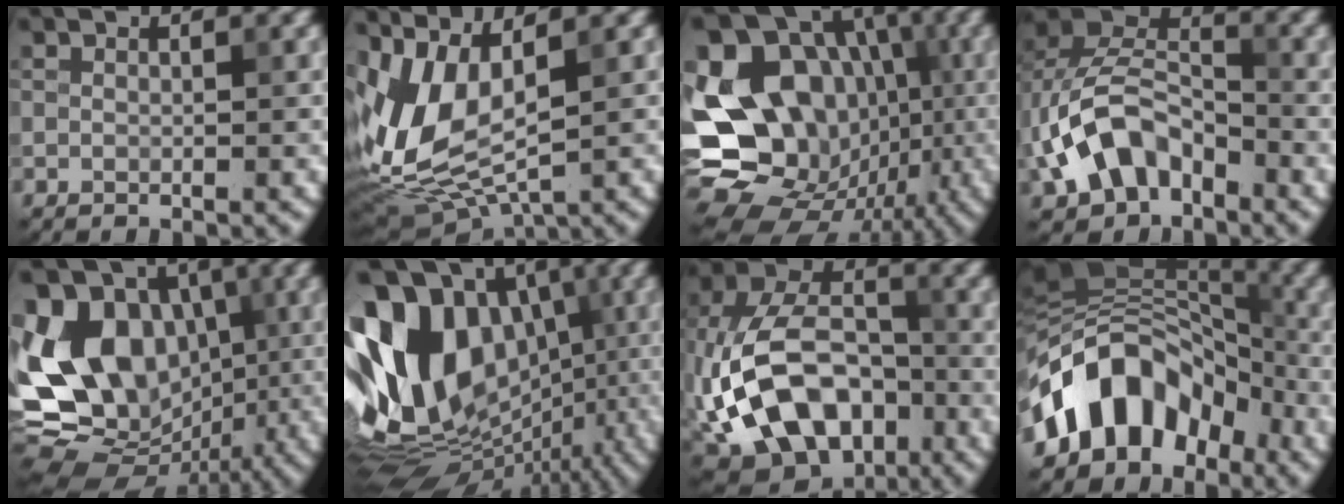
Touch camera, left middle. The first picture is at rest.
{"total": 9.5, "force": [0.2, 4.8, 8.2], "torque": [-0.205, -0.010, 0.012]}
{"total": 20.3, "force": [-1.7, 17.2, 10.6], "torque": [-0.181, 0.024, -0.041]}
{"total": 8.3, "force": [-3.2, 5.4, 5.3], "torque": [-0.104, 0.010, -0.071]}
{"total": 14.2, "force": [-0.1, 11.1, 8.7], "torque": [-0.159, 0.022, -0.017]}
{"total": 17.6, "force": [1.2, 12.6, 12.2], "torque": [-0.209, 0.027, 0.025]}
{"total": 13.6, "force": [-4.7, 9.1, 9.0], "torque": [-0.174, 0.002, -0.094]}
{"total": 10.9, "force": [-5.0, 7.3, 6.4], "torque": [-0.090, 0.026, -0.108]}